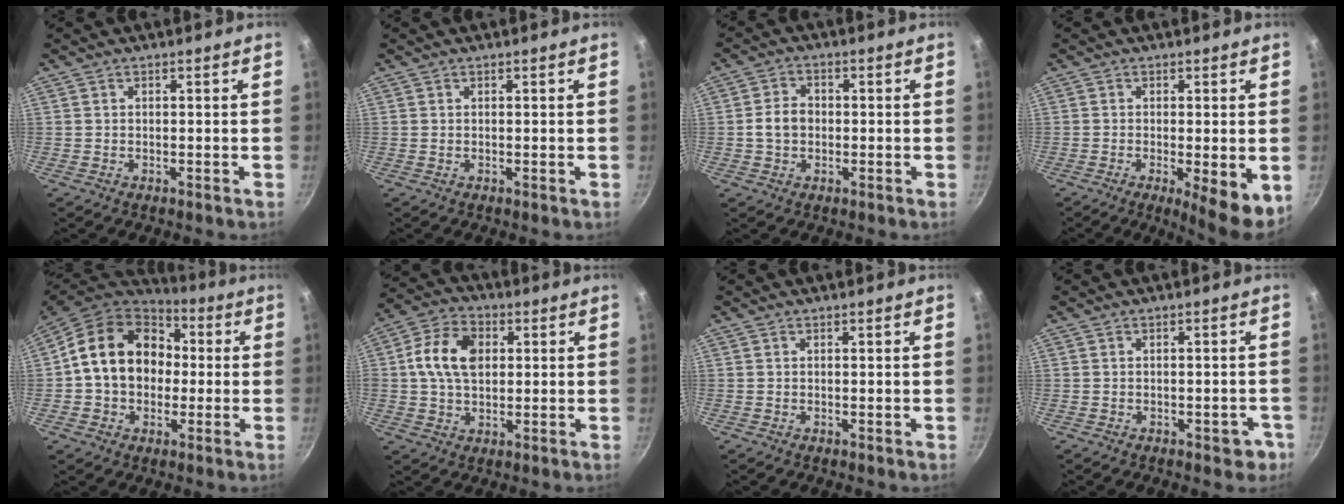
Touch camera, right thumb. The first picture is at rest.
{"total": 0.0}
{"total": 4.9, "force": [-0.4, 3.8, 3.0], "torque": [-0.040, 0.017, -0.013]}
{"total": 8.2, "force": [-1.9, 1.9, 7.7], "torque": [-0.105, -0.011, -0.022]}
{"total": 18.1, "force": [1.5, 14.5, 10.7], "torque": [-0.156, 0.038, 0.016]}
{"total": 11.1, "force": [1.7, 7.8, 7.7], "torque": [-0.124, 0.012, 0.018]}
{"total": 0.0}
{"total": 3.8, "force": [-1.9, 2.0, 2.6], "torque": [-0.011, 0.021, -0.012]}